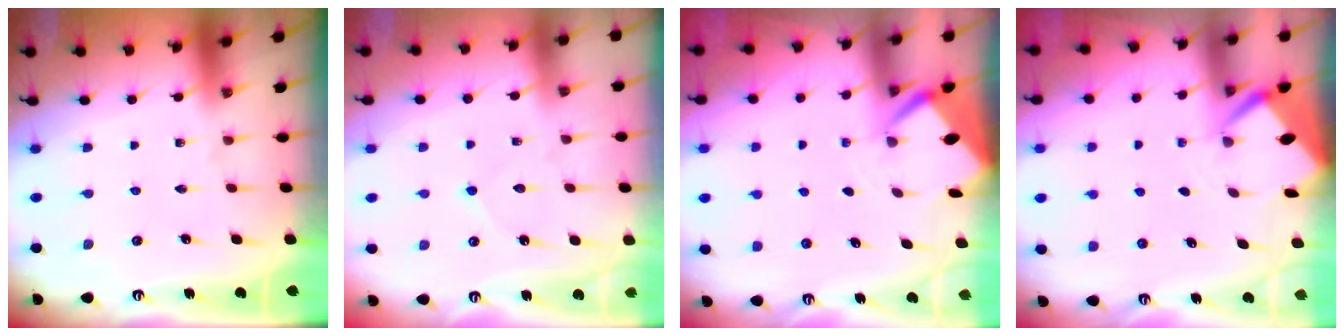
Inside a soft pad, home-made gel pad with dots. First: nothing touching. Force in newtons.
{"total": 4.4, "press": 4.4, "slide": 0.5}
{"total": 2.5, "press": 2.5, "slide": 0.3}
{"total": 2.5, "press": 2.5, "slide": 0.3}